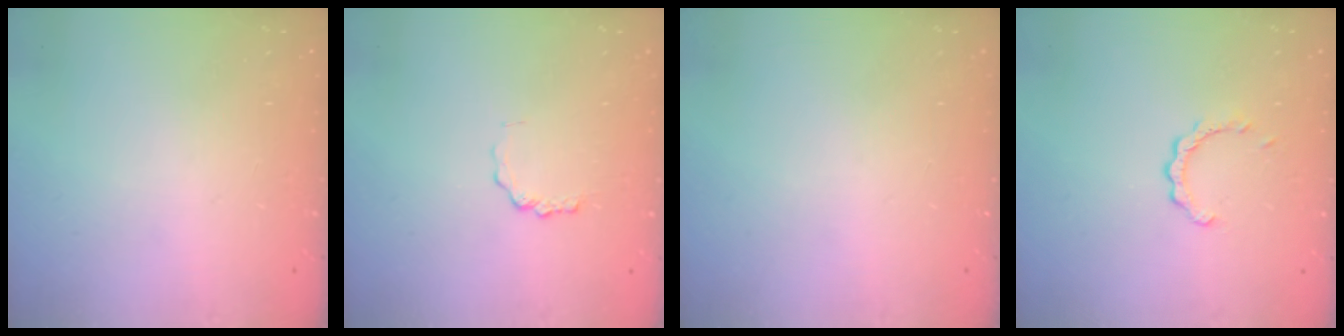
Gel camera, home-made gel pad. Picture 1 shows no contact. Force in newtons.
{"total": 2.0, "press": 2.0, "slide": 0.1}
{"total": 0.0}
{"total": 2.9, "press": 2.8, "slide": 0.4}